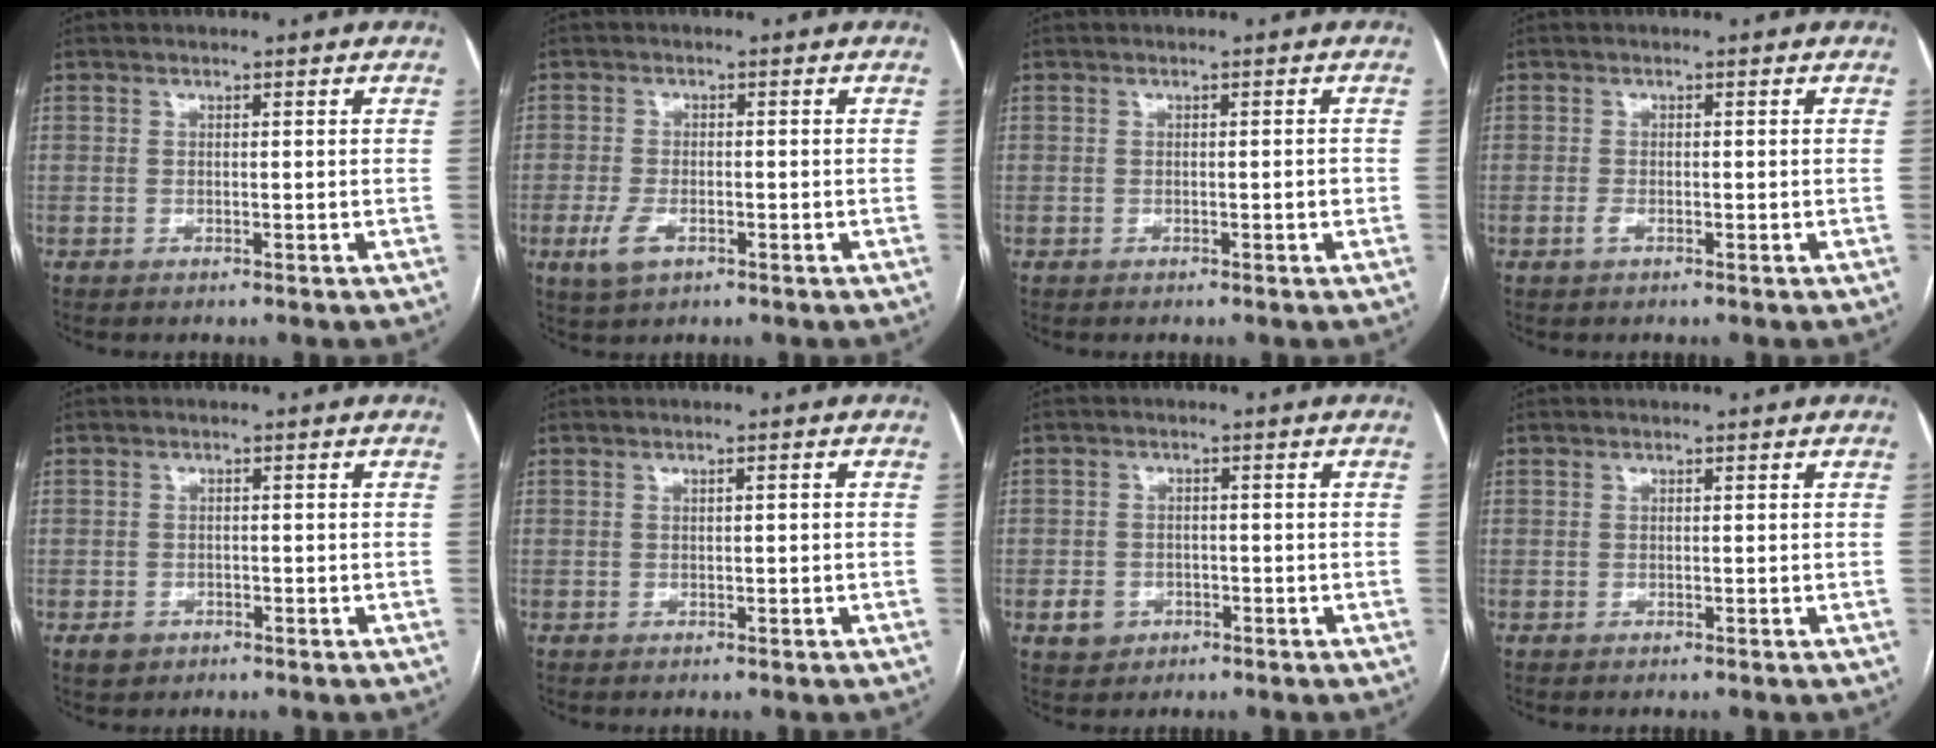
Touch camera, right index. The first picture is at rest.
{"total": 4.0, "force": [-1.7, 2.1, 3.0], "torque": [-0.071, -0.004, -0.027]}
{"total": 0.9, "force": [-0.3, 0.1, 0.9], "torque": [-0.013, 0.001, -0.002]}
{"total": 0.9, "force": [-0.5, 0.3, 0.7], "torque": [-0.017, -0.001, -0.007]}
{"total": 2.2, "force": [-1.1, 1.8, 0.5], "torque": [-0.009, 0.005, -0.012]}
{"total": 0.7, "force": [0.1, 0.1, 0.7], "torque": [-0.010, 0.001, 0.003]}
{"total": 3.3, "force": [-1.3, 2.9, 0.9], "torque": [-0.012, 0.008, -0.012]}
{"total": 0.0}